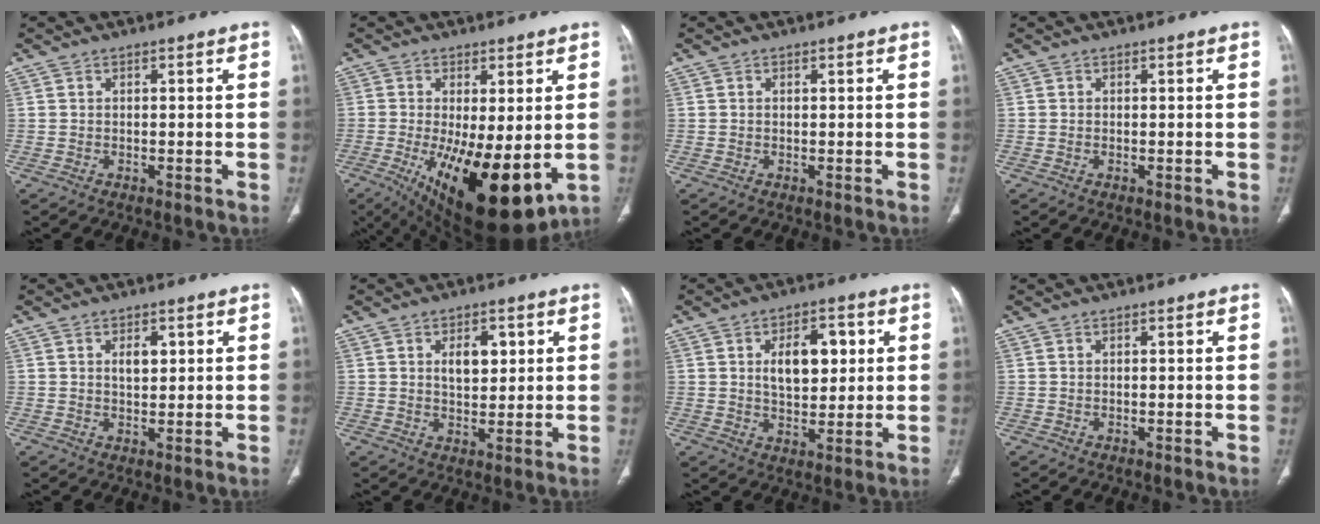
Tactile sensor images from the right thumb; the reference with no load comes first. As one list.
[{"total": 18.6, "force": [-3.9, 7.2, 16.7], "torque": [-0.255, -0.034, -0.035]}, {"total": 0.0}, {"total": 0.0}, {"total": 3.3, "force": [1.0, 2.0, 2.5], "torque": [-0.029, -0.004, 0.017]}, {"total": 5.8, "force": [1.7, 3.4, 4.3], "torque": [-0.048, -0.008, 0.029]}, {"total": 10.0, "force": [2.3, 5.8, 7.9], "torque": [-0.091, -0.001, 0.041]}, {"total": 0.0}]